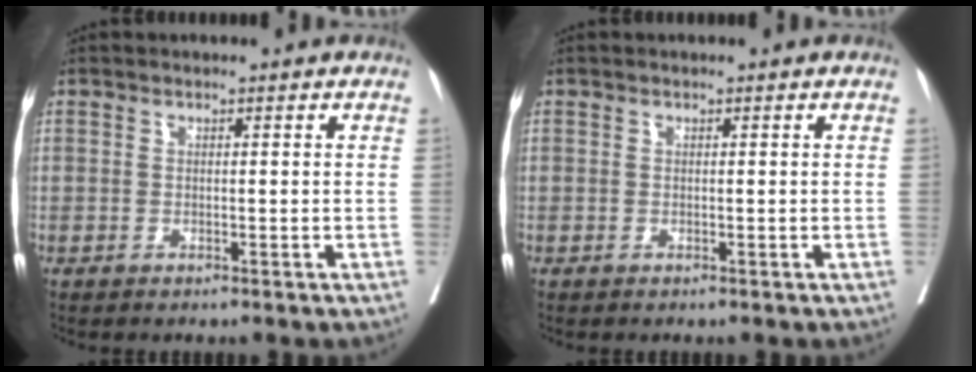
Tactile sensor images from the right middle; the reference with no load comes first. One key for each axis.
{"total": 0.0}